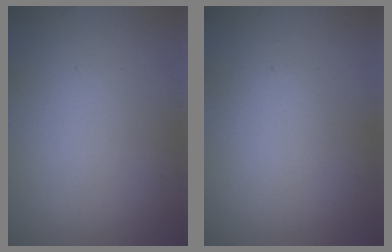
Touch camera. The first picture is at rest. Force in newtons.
{"total": 1.3, "press": 1.3, "slide": 0.0}